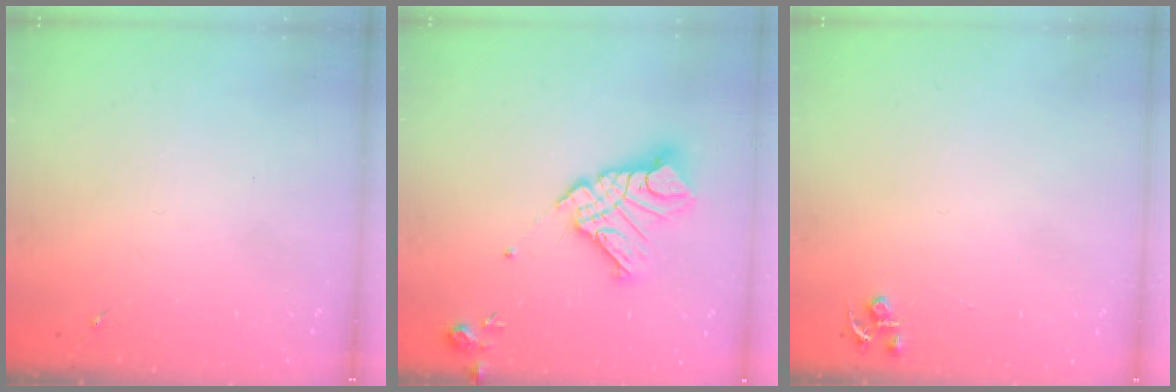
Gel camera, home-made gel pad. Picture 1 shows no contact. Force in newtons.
{"total": 15.8, "press": 15.7, "slide": 1.9}
{"total": 4.5, "press": 4.4, "slide": 0.5}